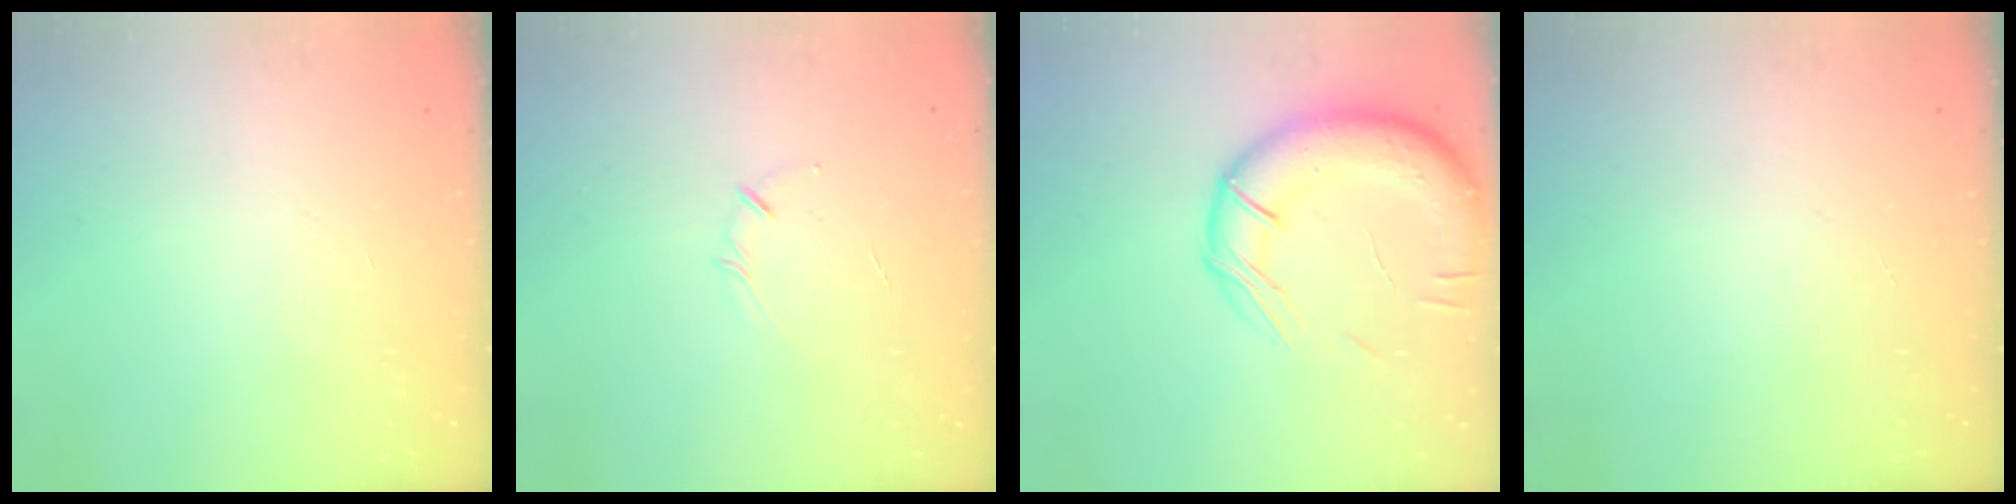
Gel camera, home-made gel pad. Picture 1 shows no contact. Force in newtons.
{"total": 3.1, "press": 3.0, "slide": 0.7}
{"total": 17.3, "press": 16.9, "slide": 3.5}
{"total": 0.0}